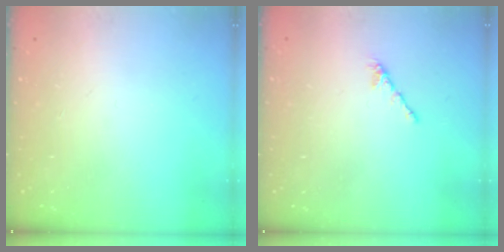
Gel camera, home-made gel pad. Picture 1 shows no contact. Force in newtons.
{"total": 2.1, "press": 2.0, "slide": 0.7}